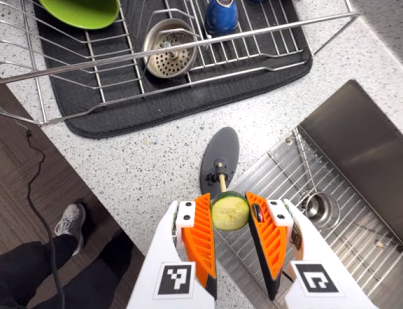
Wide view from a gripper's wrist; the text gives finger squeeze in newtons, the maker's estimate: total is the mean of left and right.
{"total": 7.0, "left": 6.9, "right": 7.1}